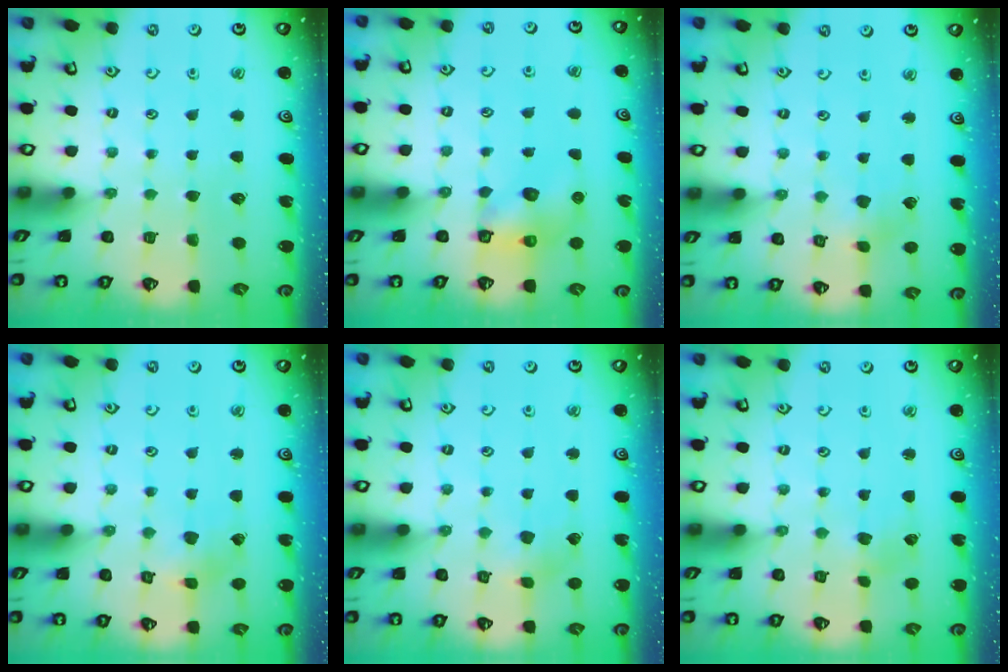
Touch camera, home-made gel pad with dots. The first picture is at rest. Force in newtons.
{"total": 6.0, "press": 6.0, "slide": 0.3}
{"total": 2.1, "press": 2.1, "slide": 0.2}
{"total": 2.9, "press": 2.9, "slide": 0.2}
{"total": 2.8, "press": 2.8, "slide": 0.3}
{"total": 2.6, "press": 2.6, "slide": 0.4}